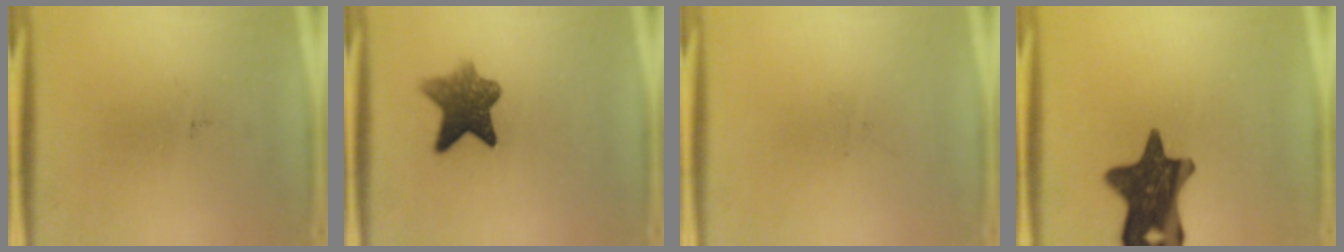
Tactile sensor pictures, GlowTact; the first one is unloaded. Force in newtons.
{"total": 7.7}
{"total": 0.0}
{"total": 14.7}